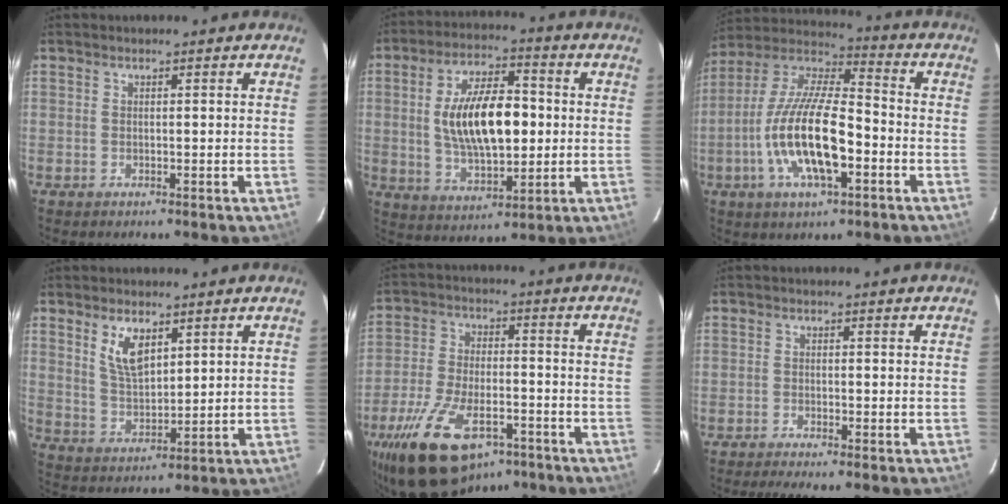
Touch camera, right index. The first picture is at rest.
{"total": 15.5, "force": [0.6, 7.2, 13.7], "torque": [-0.248, 0.011, 0.018]}
{"total": 18.0, "force": [-5.5, 6.3, 15.9], "torque": [-0.320, -0.009, -0.107]}
{"total": 7.1, "force": [3.6, 3.3, 5.1], "torque": [-0.091, -0.002, 0.078]}
{"total": 21.2, "force": [-13.1, 10.5, 12.9], "torque": [-0.276, -0.025, -0.216]}
{"total": 4.0, "force": [-3.5, -0.6, 1.8], "torque": [-0.047, -0.008, -0.060]}